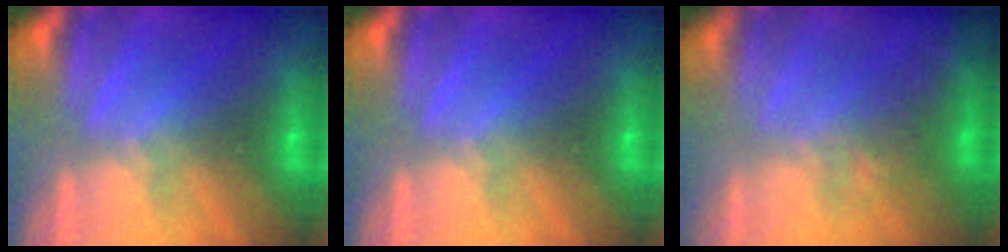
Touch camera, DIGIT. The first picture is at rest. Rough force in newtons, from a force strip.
{"total": 0.0}
{"total": 10.7}